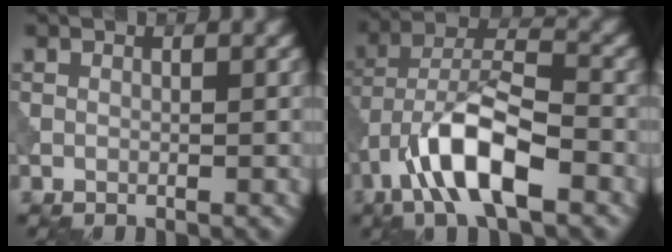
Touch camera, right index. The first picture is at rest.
{"total": 9.4, "force": [-4.6, 3.3, 7.5], "torque": [-0.131, 0.016, -0.089]}